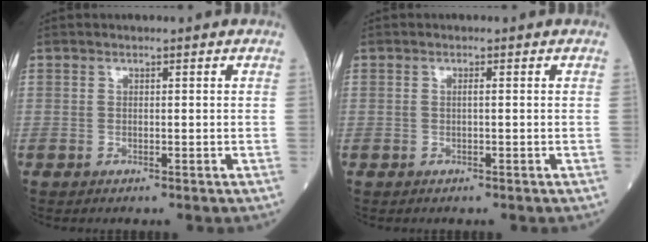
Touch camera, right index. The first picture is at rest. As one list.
[{"total": 0.9, "force": [0.1, 0.2, 0.9], "torque": [-0.016, 0.002, 0.001]}]